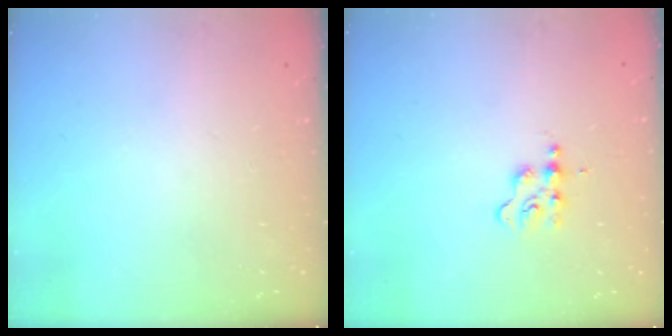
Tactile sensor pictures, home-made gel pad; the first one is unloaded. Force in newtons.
{"total": 2.4, "press": 2.4, "slide": 0.3}